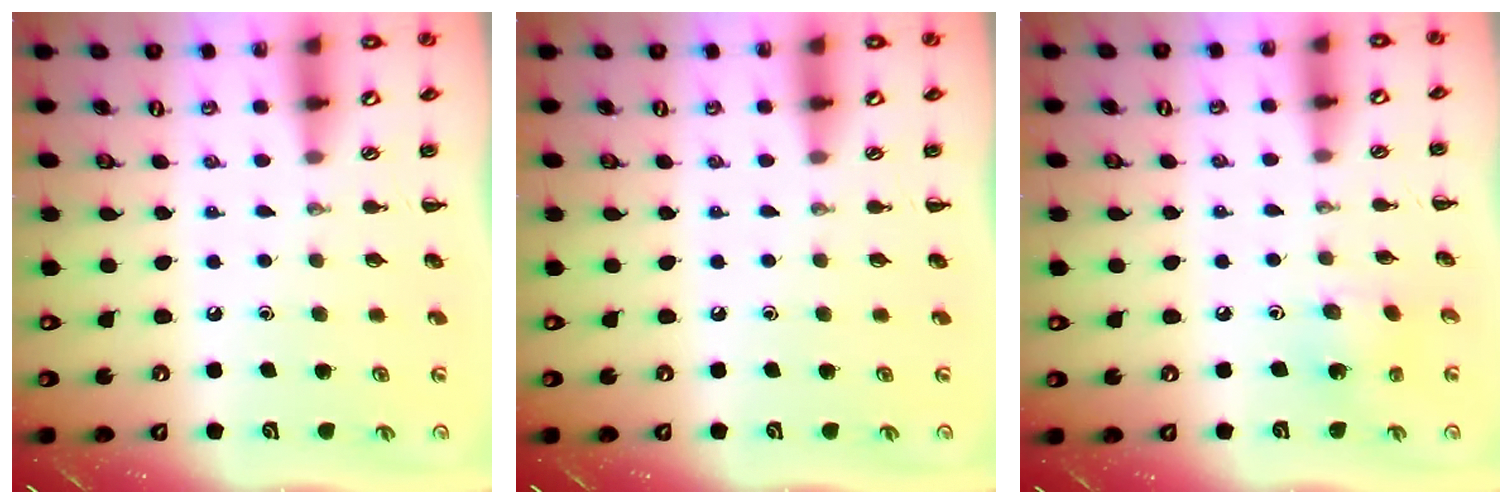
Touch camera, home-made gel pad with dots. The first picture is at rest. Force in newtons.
{"total": 0.0}
{"total": 2.1, "press": 2.0, "slide": 0.5}